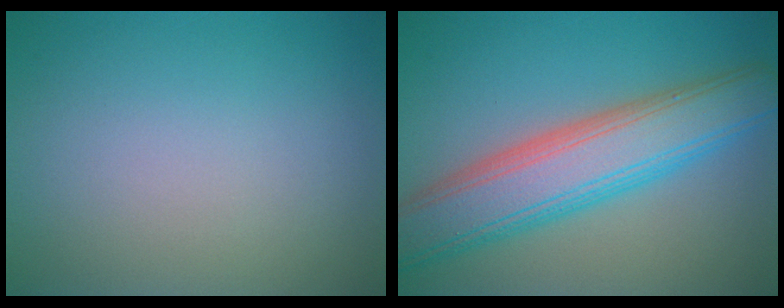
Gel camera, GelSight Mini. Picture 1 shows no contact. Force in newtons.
{"total": 8.4, "press": 8.4, "slide": 0.3}